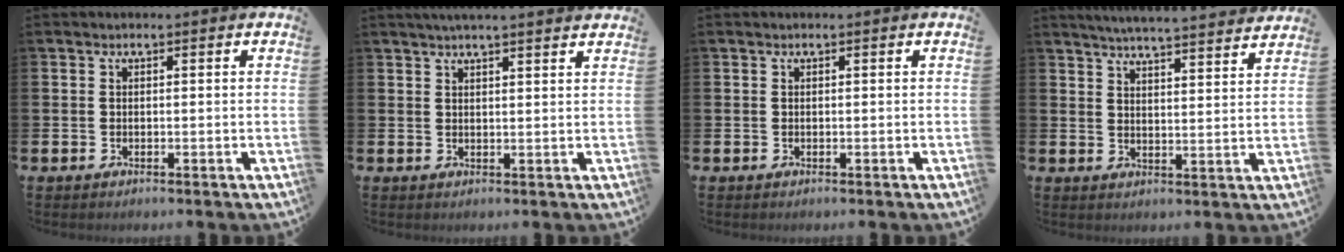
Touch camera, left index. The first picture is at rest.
{"total": 2.8, "force": [2.7, -0.3, 0.7], "torque": [-0.018, -0.006, 0.049]}
{"total": 0.0}
{"total": 5.3, "force": [5.2, -0.4, 0.8], "torque": [-0.030, -0.036, 0.091]}